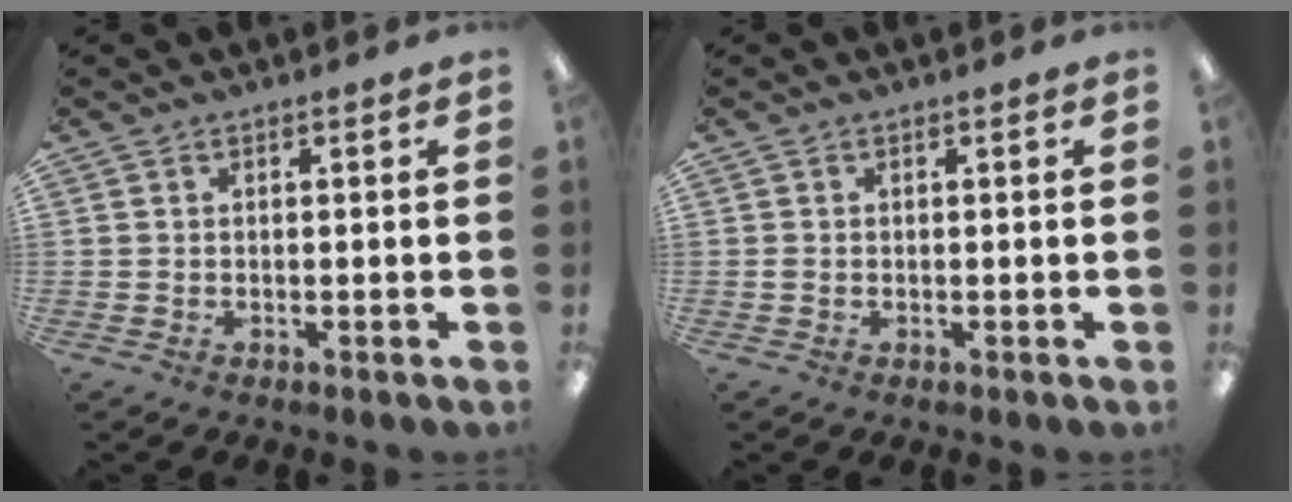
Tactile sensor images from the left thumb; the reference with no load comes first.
{"total": 0.7, "force": [-0.1, 0.6, 0.4], "torque": [-0.007, 0.004, -0.003]}